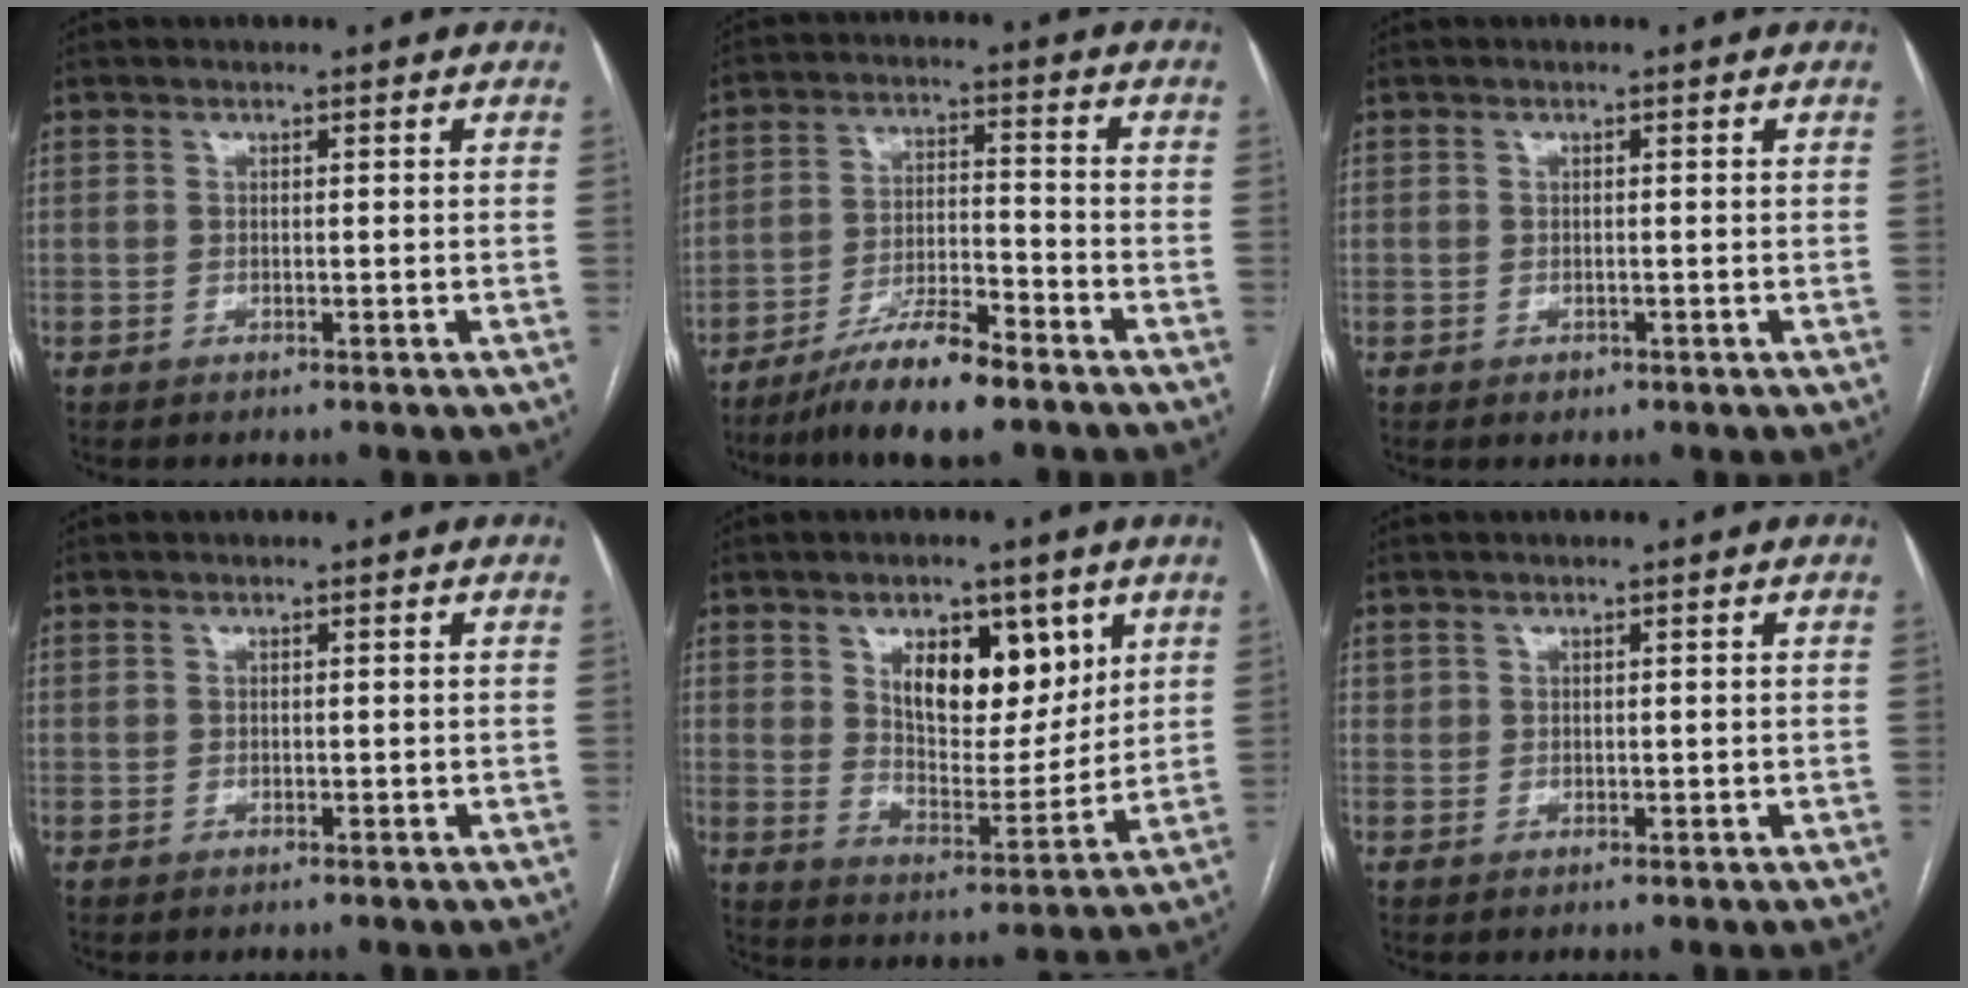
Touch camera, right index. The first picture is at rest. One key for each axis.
{"total": 10.1, "fx": -7.5, "fy": 1.4, "fz": 6.7, "tx": -0.120, "ty": -0.016, "tz": -0.135}
{"total": 0.9, "fx": -0.4, "fy": 0.8, "fz": 0.2, "tx": -0.001, "ty": 0.003, "tz": -0.003}
{"total": 0.6, "fx": 0.3, "fy": 0.3, "fz": 0.4, "tx": -0.006, "ty": -0.001, "tz": 0.007}
{"total": 11.6, "fx": 5.3, "fy": 5.6, "fz": 8.7, "tx": -0.132, "ty": 0.002, "tz": 0.096}
{"total": 1.3, "fx": 0.7, "fy": 0.9, "fz": 0.5, "tx": -0.006, "ty": -0.001, "tz": 0.018}